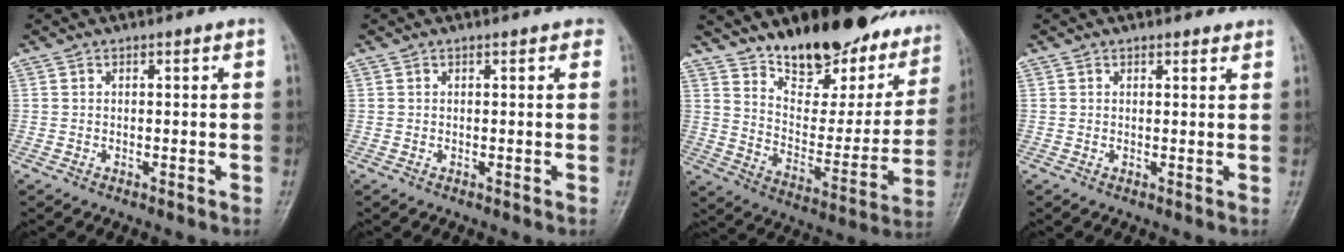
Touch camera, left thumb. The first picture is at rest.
{"total": 0.9, "force": [0.6, 0.5, 0.5], "torque": [-0.001, 0.000, 0.001]}
{"total": 26.0, "force": [18.4, 11.5, 14.3], "torque": [-0.165, -0.083, 0.271]}
{"total": 1.5, "force": [1.3, 0.6, 0.4], "torque": [0.003, -0.007, 0.016]}